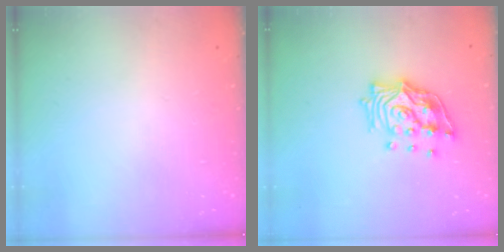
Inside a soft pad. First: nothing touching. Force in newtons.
{"total": 15.8, "press": 15.7, "slide": 1.6}